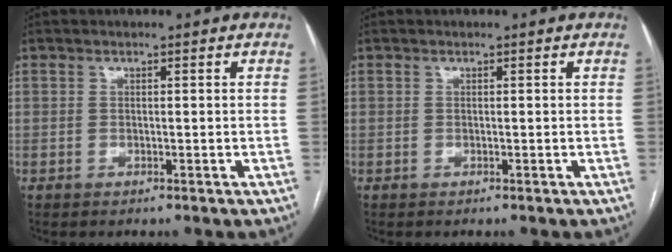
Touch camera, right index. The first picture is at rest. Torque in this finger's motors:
{"motor_torque": [0.00, 0.00, 0.00, 0.00]}